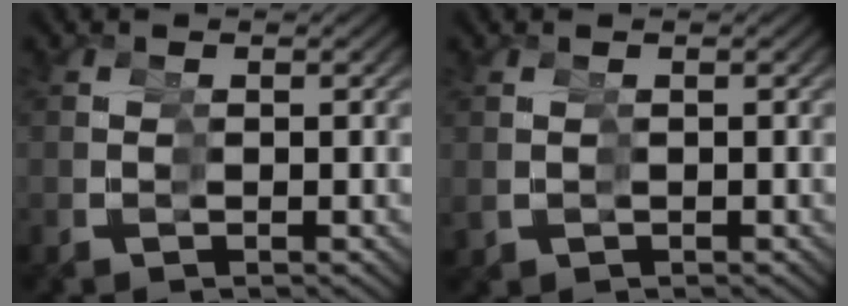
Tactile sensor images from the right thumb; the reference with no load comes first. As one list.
[{"total": 1.0, "force": [0.1, 1.0, 0.2], "torque": [-0.009, -0.004, 0.008]}]